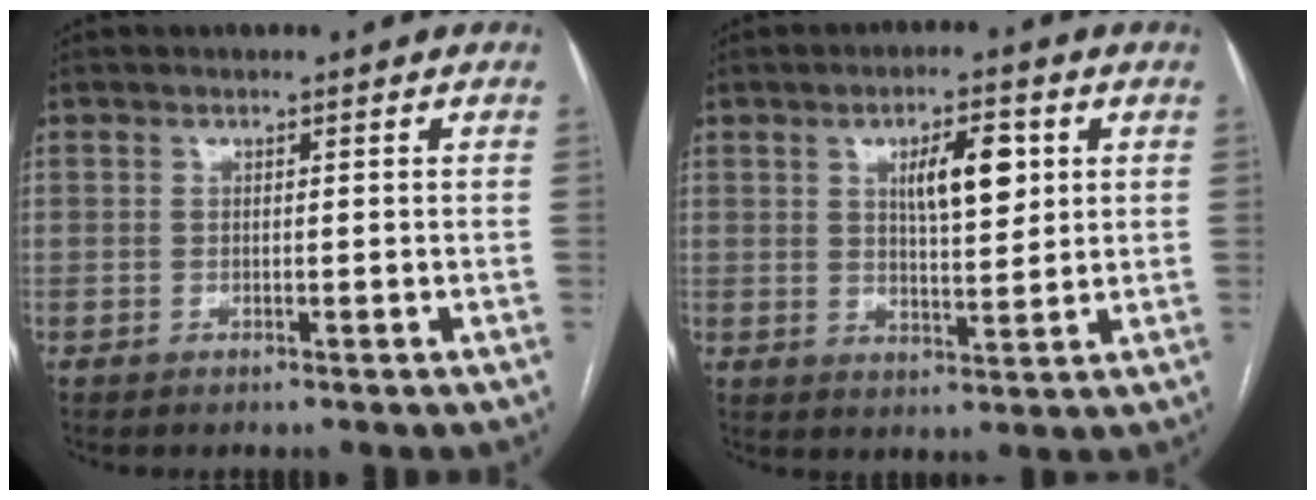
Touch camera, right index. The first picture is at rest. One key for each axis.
{"total": 7.5, "fx": 2.5, "fy": 2.3, "fz": 6.7, "tx": -0.109, "ty": 0.006, "tz": 0.044}